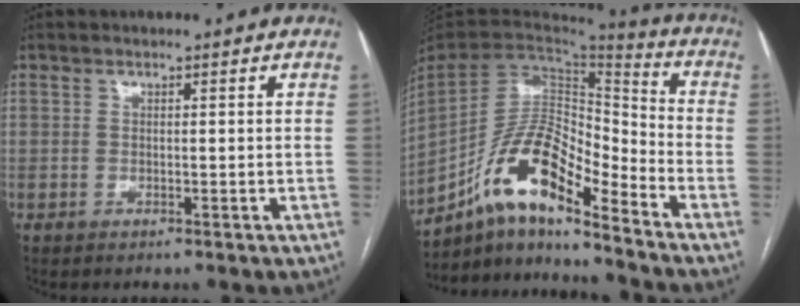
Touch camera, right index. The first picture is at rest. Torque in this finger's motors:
{"motor_torque": [1.10, -1.04, 0.96, 0.21]}